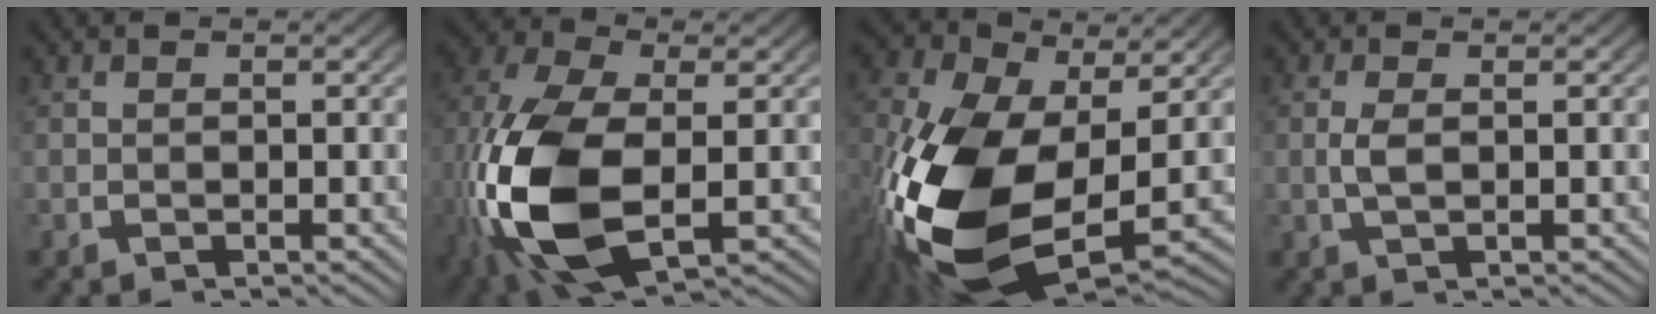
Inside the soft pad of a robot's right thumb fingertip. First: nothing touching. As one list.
[{"total": 15.2, "force": [-2.2, 9.1, 12.1], "torque": [-0.285, -0.065, 0.001]}, {"total": 17.7, "force": [-2.5, 10.4, 14.1], "torque": [-0.313, -0.077, -0.009]}, {"total": 1.6, "force": [0.2, 0.5, 1.5], "torque": [-0.040, -0.006, 0.009]}]